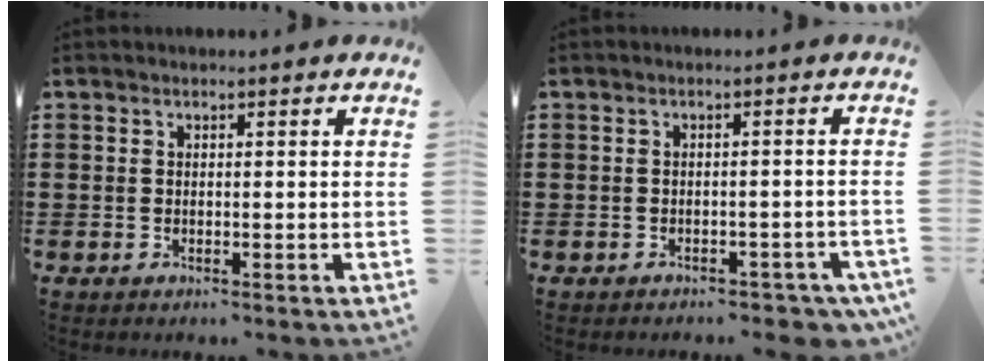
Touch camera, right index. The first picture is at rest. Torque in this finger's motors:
{"motor_torque": [0.29, -0.20, -0.08, -0.21]}